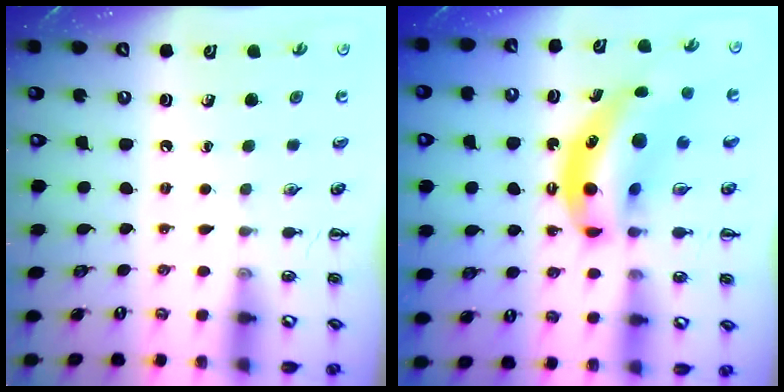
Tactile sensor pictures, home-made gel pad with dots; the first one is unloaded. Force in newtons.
{"total": 13.1, "press": 12.7, "slide": 3.0}